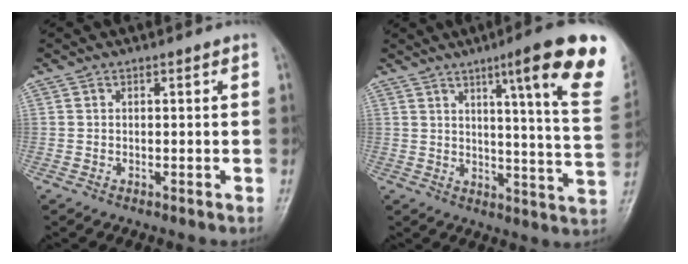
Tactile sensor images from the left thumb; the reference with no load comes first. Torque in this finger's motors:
{"motor_torque": [1.31, 1.29, 1.69, -1.08, 0.37]}